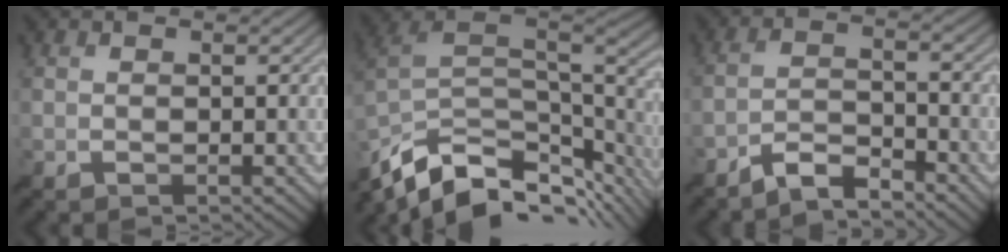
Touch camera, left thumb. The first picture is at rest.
{"total": 13.7, "force": [-8.0, 6.1, 9.2], "torque": [-0.225, -0.022, -0.126]}
{"total": 4.7, "force": [-4.1, 0.9, 2.0], "torque": [-0.041, 0.003, -0.086]}